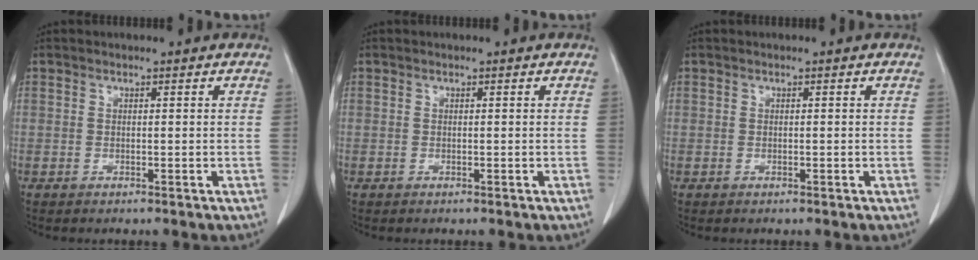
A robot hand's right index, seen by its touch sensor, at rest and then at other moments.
{"total": 0.0}
{"total": 0.0}